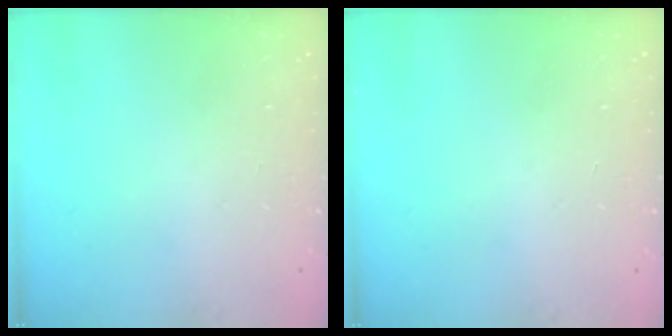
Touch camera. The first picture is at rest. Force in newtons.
{"total": 0.0}